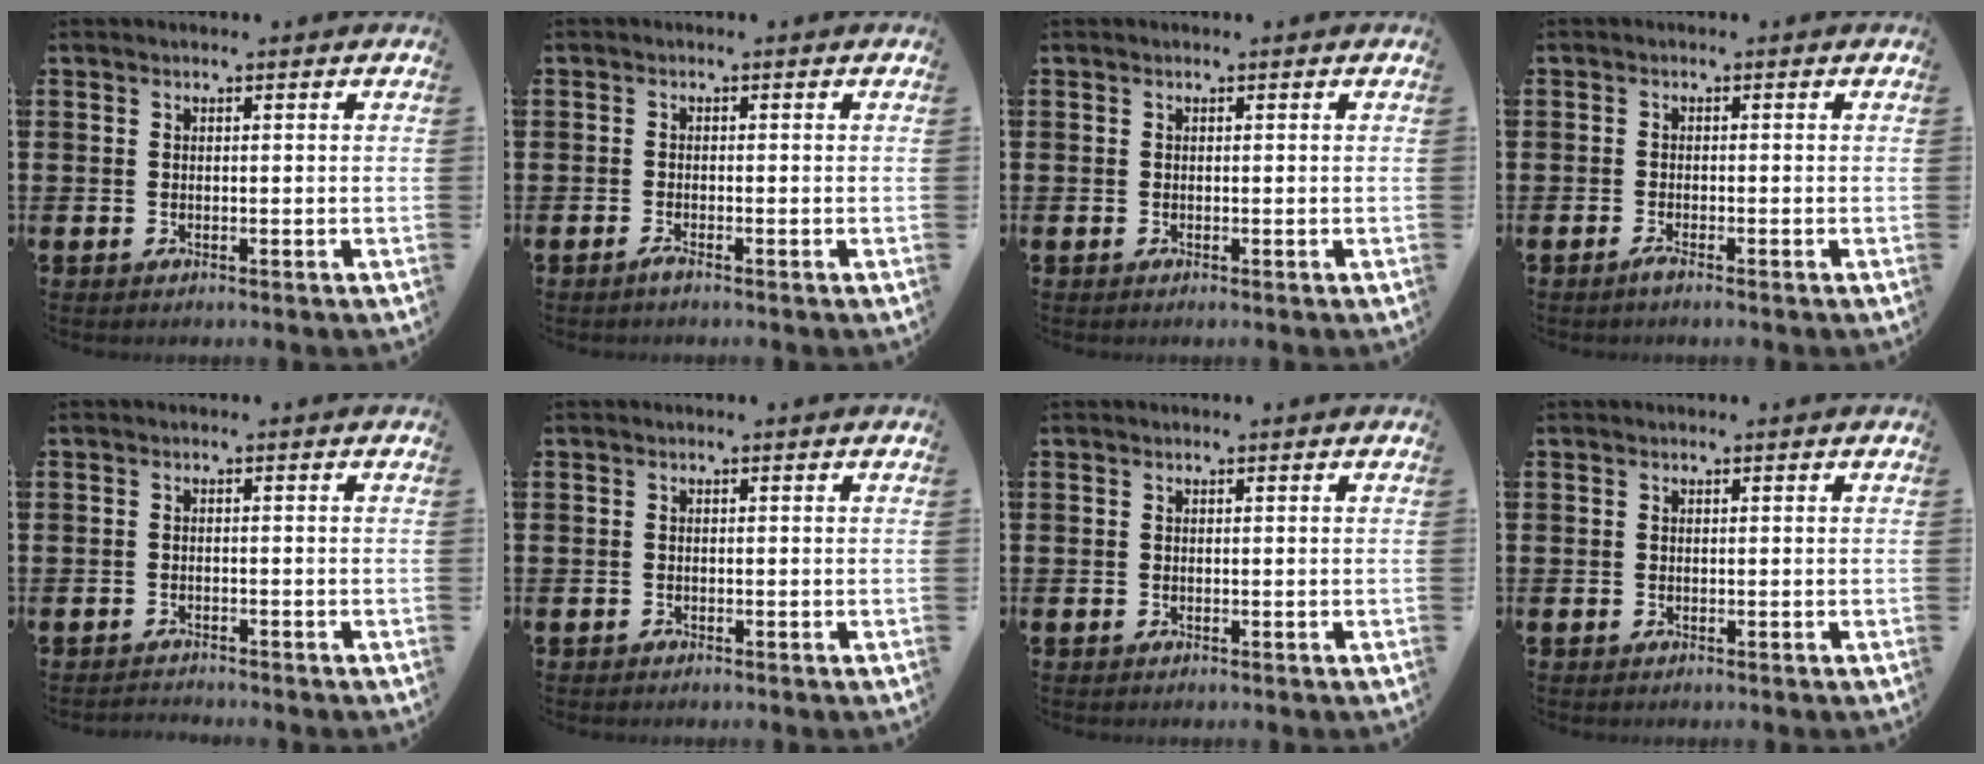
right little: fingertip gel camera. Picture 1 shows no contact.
{"total": 0.7, "force": [-0.5, 0.0, 0.5], "torque": [-0.008, -0.004, -0.009]}
{"total": 0.0}
{"total": 1.0, "force": [-0.6, 0.0, 0.7], "torque": [-0.012, -0.002, -0.012]}
{"total": 1.0, "force": [-1.0, 0.0, -0.1], "torque": [-0.001, 0.002, -0.021]}
{"total": 0.0}
{"total": 0.0}
{"total": 0.0}